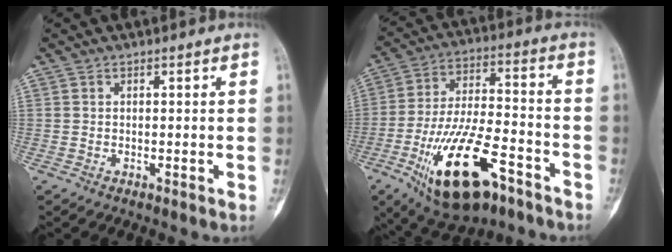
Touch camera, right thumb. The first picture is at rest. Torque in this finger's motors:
{"motor_torque": [0.79, 0.78, 1.77, -1.01, 0.51]}